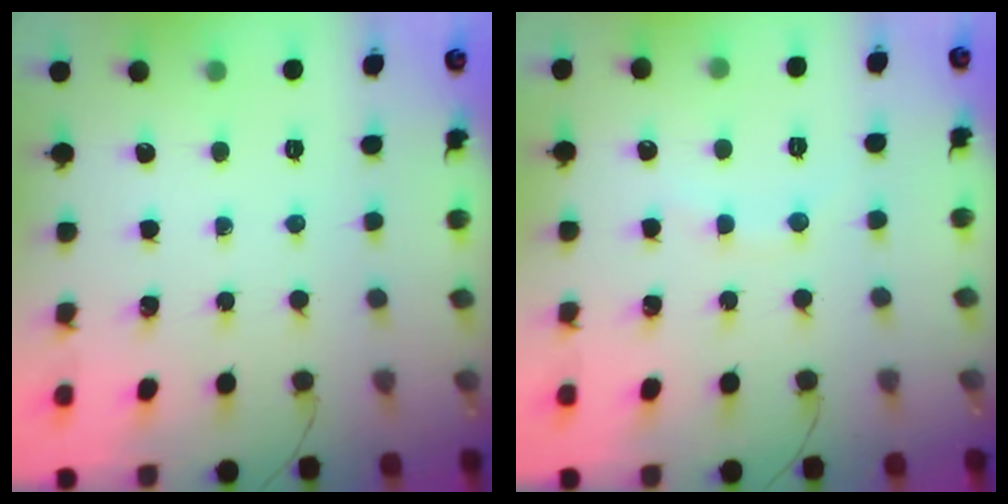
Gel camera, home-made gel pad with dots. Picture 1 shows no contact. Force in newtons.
{"total": 3.5, "press": 3.3, "slide": 1.1}